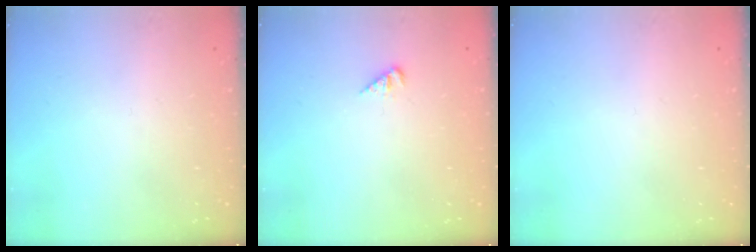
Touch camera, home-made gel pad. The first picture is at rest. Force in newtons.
{"total": 1.6, "press": 1.6, "slide": 0.3}
{"total": 0.0}